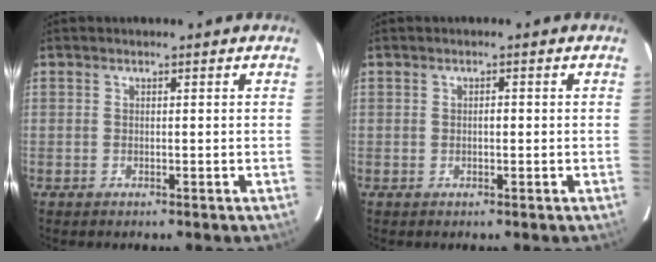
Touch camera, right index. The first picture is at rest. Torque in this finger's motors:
{"motor_torque": [0.16, 0.10, 0.00, 0.03]}